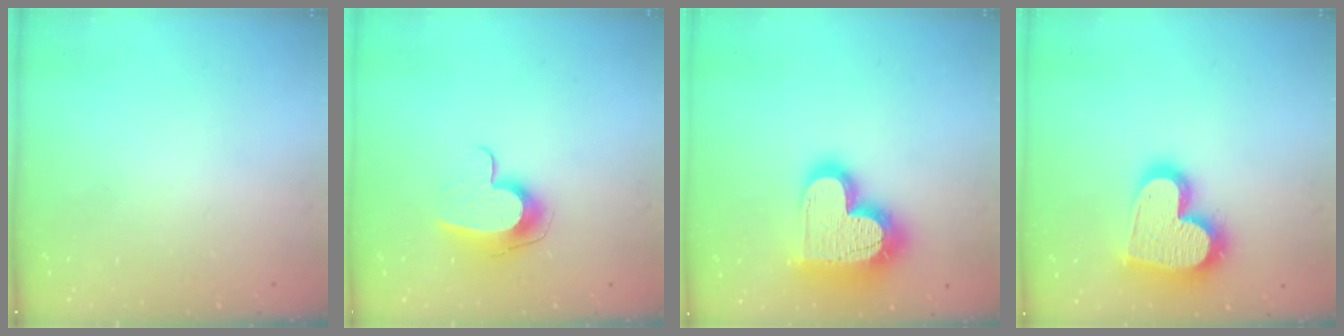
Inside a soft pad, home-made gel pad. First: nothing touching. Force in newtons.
{"total": 9.9, "press": 9.9, "slide": 0.4}
{"total": 23.3, "press": 23.2, "slide": 1.9}
{"total": 21.5, "press": 21.4, "slide": 1.5}